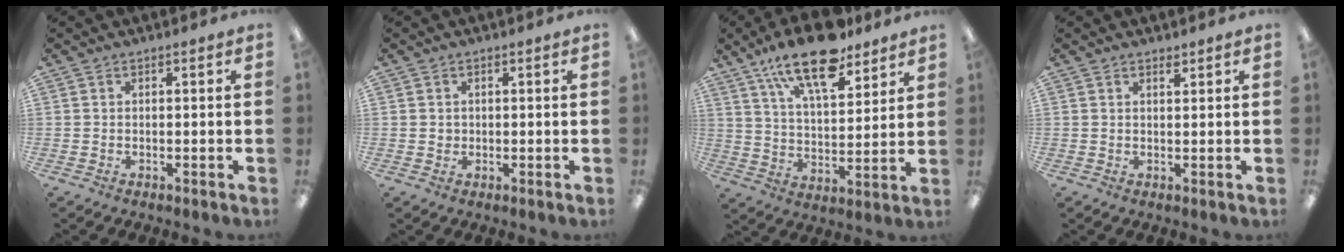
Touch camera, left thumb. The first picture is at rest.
{"total": 0.9, "force": [0.3, 0.8, 0.1], "torque": [-0.003, 0.004, 0.004]}
{"total": 17.6, "force": [12.8, 6.5, 10.2], "torque": [-0.179, -0.060, 0.218]}
{"total": 1.3, "force": [1.2, 0.4, 0.3], "torque": [-0.001, -0.005, 0.022]}